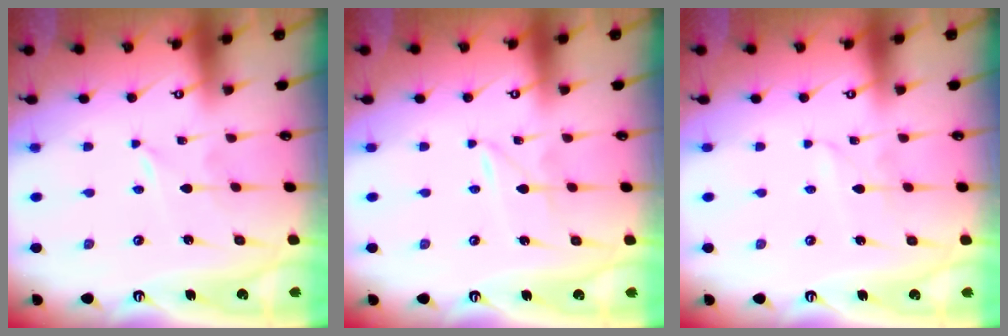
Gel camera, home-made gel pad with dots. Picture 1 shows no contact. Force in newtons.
{"total": 2.7, "press": 2.7, "slide": 0.2}
{"total": 2.3, "press": 2.3, "slide": 0.3}